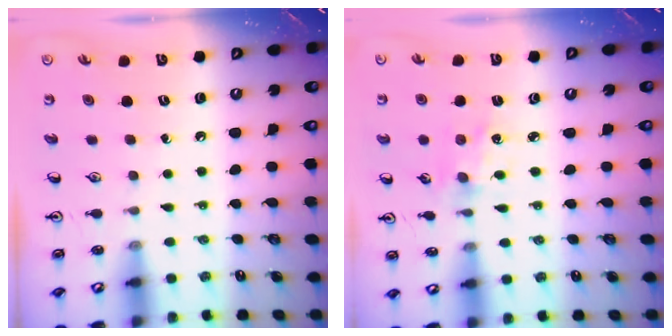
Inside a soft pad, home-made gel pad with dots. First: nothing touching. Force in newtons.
{"total": 1.2, "press": 1.2, "slide": 0.2}